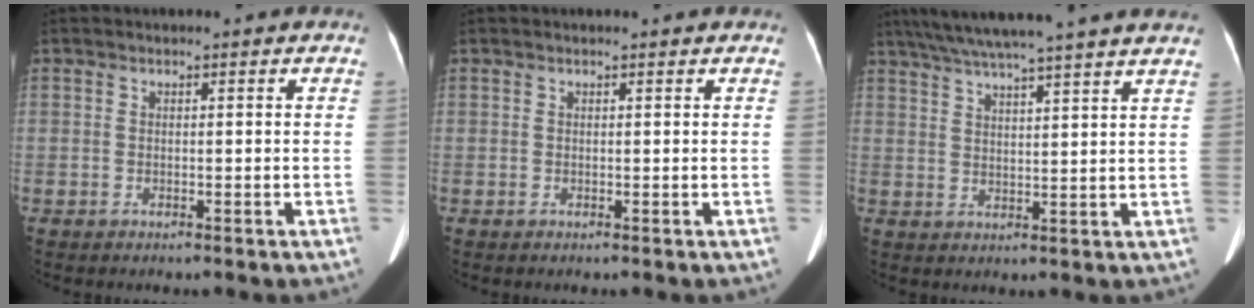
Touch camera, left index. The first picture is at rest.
{"total": 0.7, "force": [0.7, 0.0, 0.2], "torque": [-0.009, 0.005, 0.007]}
{"total": 18.3, "force": [15.8, -0.6, 9.2], "torque": [-0.160, 0.023, 0.217]}